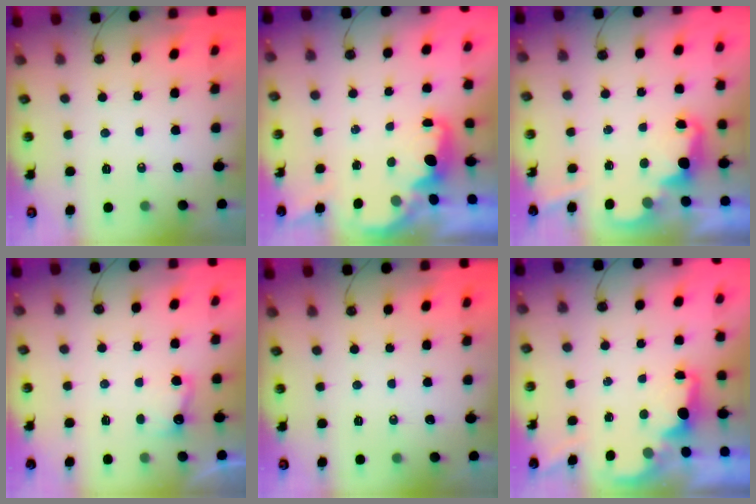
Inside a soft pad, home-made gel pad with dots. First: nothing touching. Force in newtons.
{"total": 1.5, "press": 1.3, "slide": 0.7}
{"total": 2.5, "press": 2.4, "slide": 0.6}
{"total": 3.0, "press": 2.8, "slide": 0.9}
{"total": 0.0}
{"total": 1.7, "press": 1.5, "slide": 0.8}